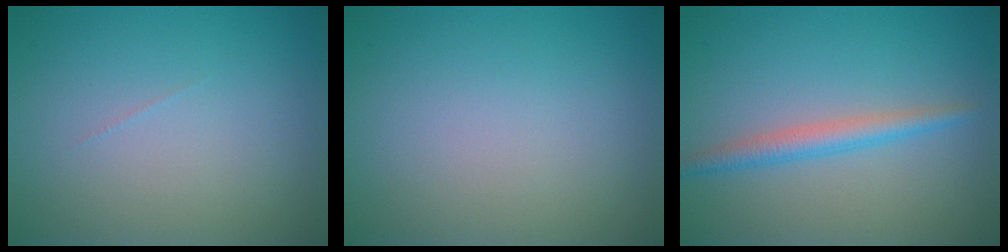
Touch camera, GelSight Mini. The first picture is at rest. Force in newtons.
{"total": 0.0}
{"total": 2.3, "press": 2.3, "slide": 0.1}